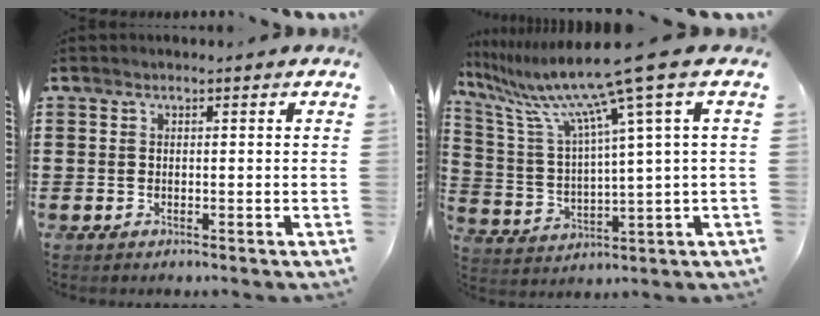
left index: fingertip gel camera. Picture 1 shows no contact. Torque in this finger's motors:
{"motor_torque": [1.11, -1.03, 0.84, 0.21]}